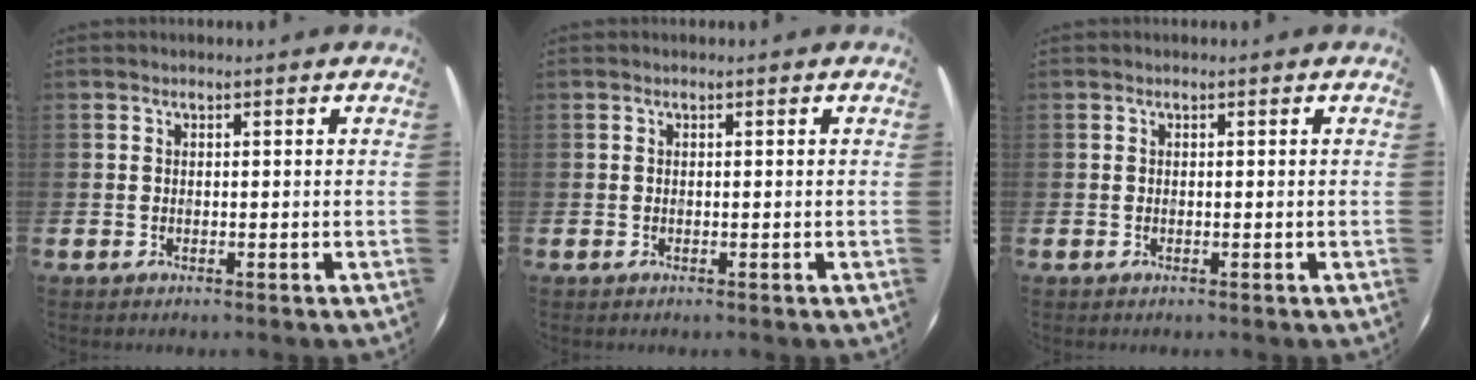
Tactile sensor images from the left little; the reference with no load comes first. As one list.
[{"total": 0.0}, {"total": 0.0}]